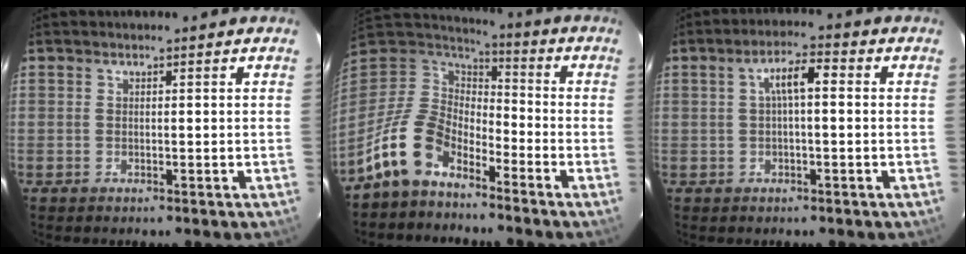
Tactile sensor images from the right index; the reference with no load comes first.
{"total": 12.9, "force": [-8.1, 7.0, 7.1], "torque": [-0.155, 0.010, -0.160]}
{"total": 4.9, "force": [0.3, 1.3, 4.7], "torque": [-0.084, 0.016, 0.009]}